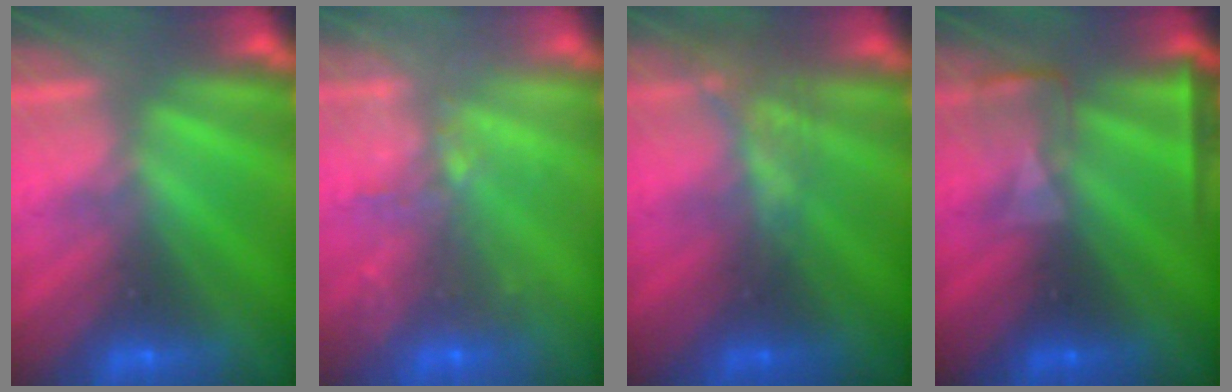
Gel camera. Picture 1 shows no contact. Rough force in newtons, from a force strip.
{"total": 9.1}
{"total": 2.1}
{"total": 2.4}